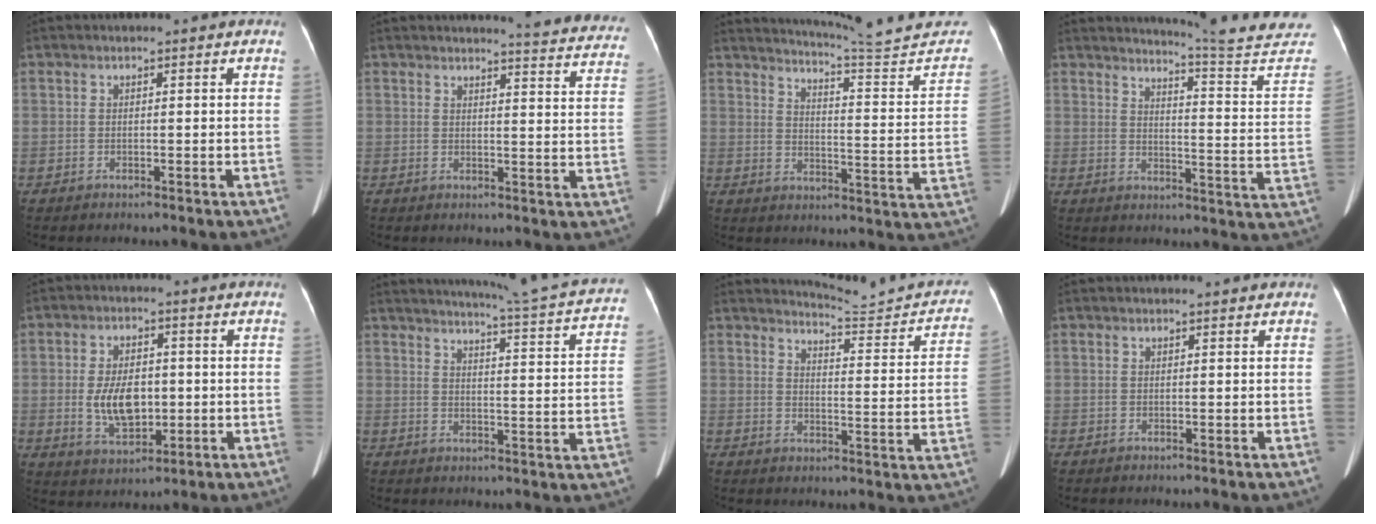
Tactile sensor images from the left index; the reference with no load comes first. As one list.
[{"total": 13.2, "force": [12.9, 0.6, 2.7], "torque": [-0.011, -0.077, 0.115]}, {"total": 21.0, "force": [20.0, -1.0, 6.4], "torque": [-0.096, -0.105, 0.243]}, {"total": 19.2, "force": [18.5, -1.9, 4.5], "torque": [-0.066, -0.148, 0.209]}, {"total": 8.0, "force": [-0.6, 4.4, 6.7], "torque": [-0.135, 0.001, -0.001]}, {"total": 19.0, "force": [17.8, -0.7, 6.7], "torque": [-0.103, -0.070, 0.205]}, {"total": 11.5, "force": [11.3, 0.2, 2.0], "torque": [-0.015, -0.052, 0.133]}, {"total": 0.9, "force": [0.9, 0.0, 0.2], "torque": [-0.010, 0.003, 0.014]}]